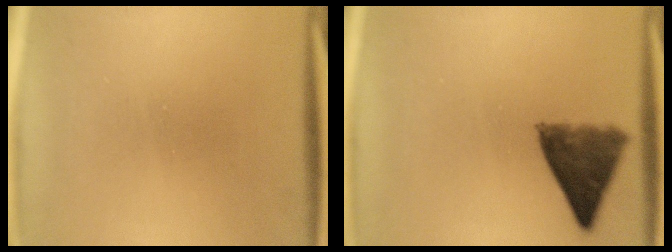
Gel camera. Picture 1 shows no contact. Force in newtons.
{"total": 8.1}